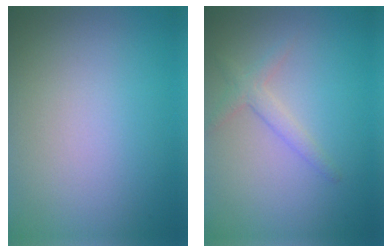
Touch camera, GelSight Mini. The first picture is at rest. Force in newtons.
{"total": 1.8, "press": 1.8, "slide": 0.1}